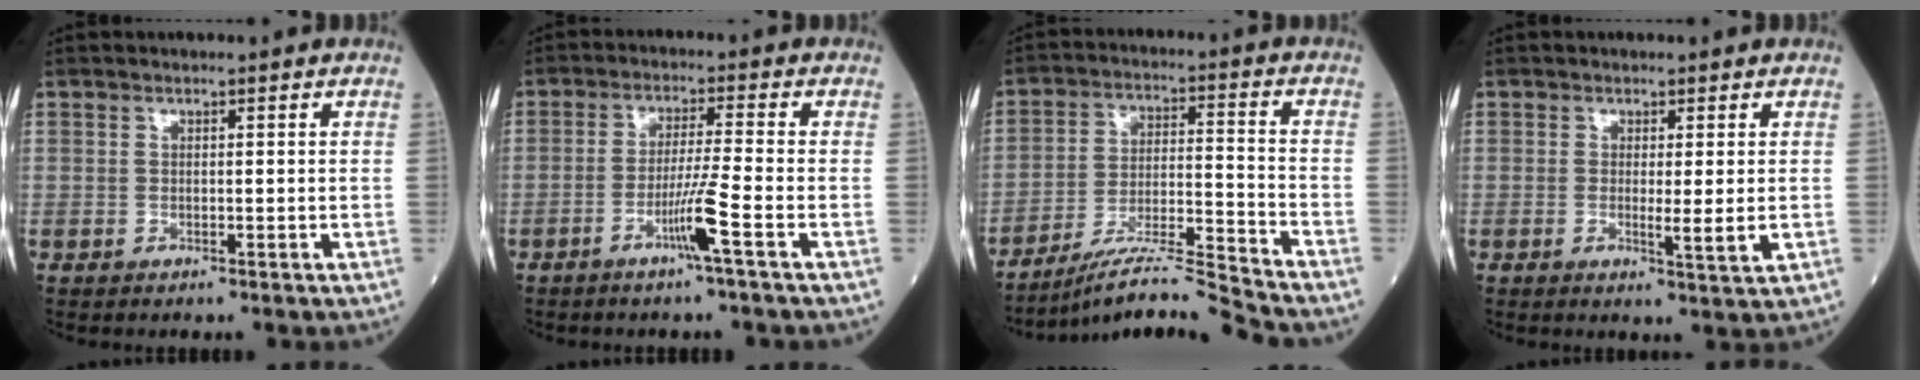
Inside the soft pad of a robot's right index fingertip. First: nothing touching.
{"total": 5.3, "force": [-2.5, -1.2, 4.5], "torque": [-0.088, -0.009, -0.050]}
{"total": 11.0, "force": [-10.3, -2.3, 3.0], "torque": [-0.046, 0.013, -0.181]}
{"total": 3.1, "force": [-0.2, 0.0, 3.1], "torque": [-0.050, -0.007, -0.003]}